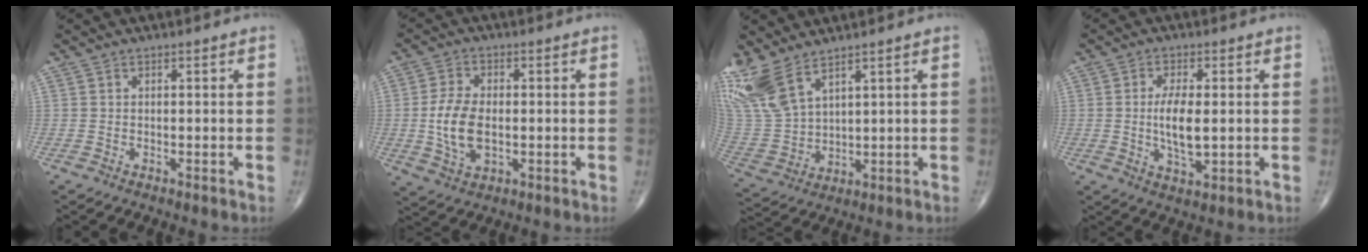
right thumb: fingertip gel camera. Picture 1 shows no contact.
{"total": 9.1, "force": [-0.7, 5.2, 7.5], "torque": [-0.146, -0.001, -0.010]}
{"total": 13.0, "force": [9.1, 5.3, 7.7], "torque": [-0.178, -0.033, 0.204]}
{"total": 7.3, "force": [0.0, 2.8, 6.8], "torque": [-0.128, -0.014, -0.001]}